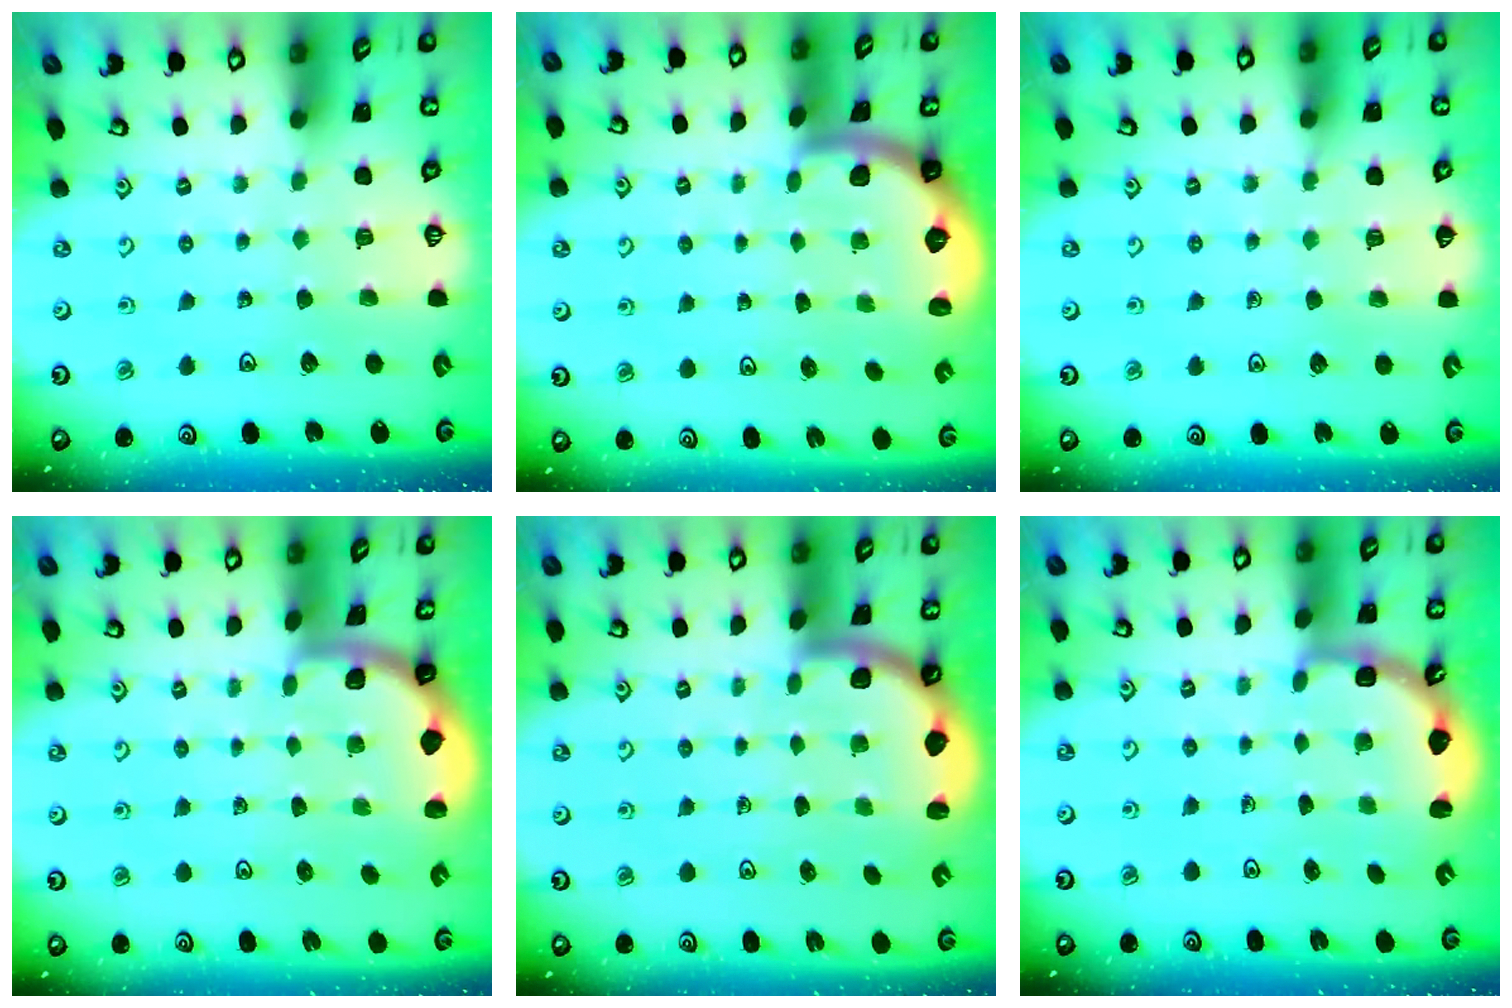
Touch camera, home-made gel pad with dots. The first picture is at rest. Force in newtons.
{"total": 1.6, "press": 1.6, "slide": 0.1}
{"total": 3.6, "press": 3.6, "slide": 0.6}
{"total": 1.6, "press": 1.6, "slide": 0.1}
{"total": 2.0, "press": 2.0, "slide": 0.3}
{"total": 3.2, "press": 2.3, "slide": 2.2}